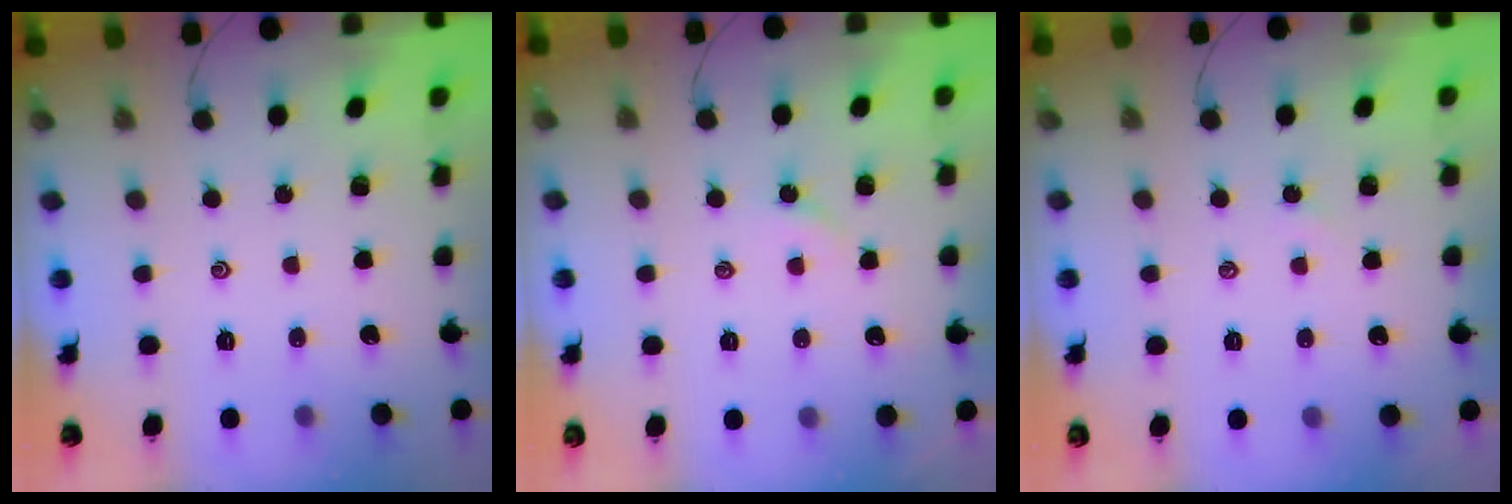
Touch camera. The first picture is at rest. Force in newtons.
{"total": 3.0, "press": 2.9, "slide": 0.6}
{"total": 1.7, "press": 1.7, "slide": 0.3}